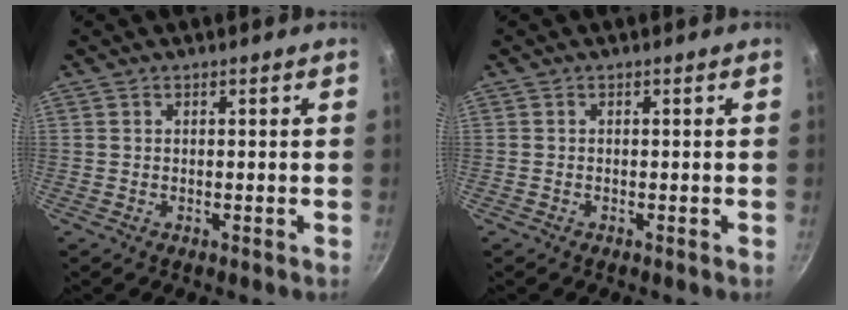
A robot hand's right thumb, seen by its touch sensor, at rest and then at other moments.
{"total": 0.0}